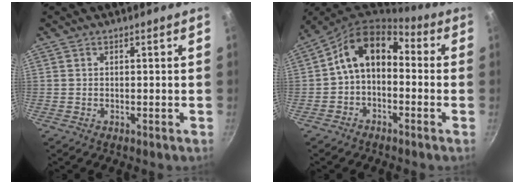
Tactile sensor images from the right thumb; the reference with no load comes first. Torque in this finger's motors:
{"motor_torque": [0.24, 0.47, 0.24, 0.00, 0.14]}